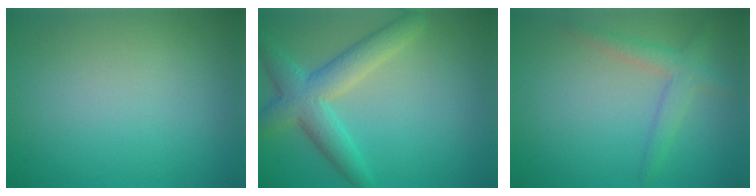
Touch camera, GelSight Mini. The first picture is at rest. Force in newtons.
{"total": 5.0, "press": 5.0, "slide": 0.2}
{"total": 2.4, "press": 2.4, "slide": 0.2}